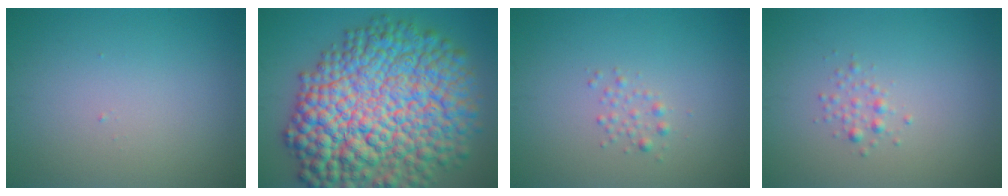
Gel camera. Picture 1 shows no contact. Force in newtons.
{"total": 17.3, "press": 17.2, "slide": 0.4}
{"total": 1.1, "press": 1.1, "slide": 0.0}
{"total": 1.1, "press": 1.1, "slide": 0.0}